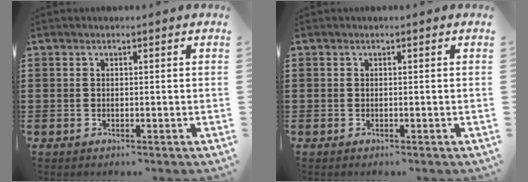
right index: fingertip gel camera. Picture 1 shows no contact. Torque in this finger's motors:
{"motor_torque": [0.87, 0.83, 0.03, -0.01]}